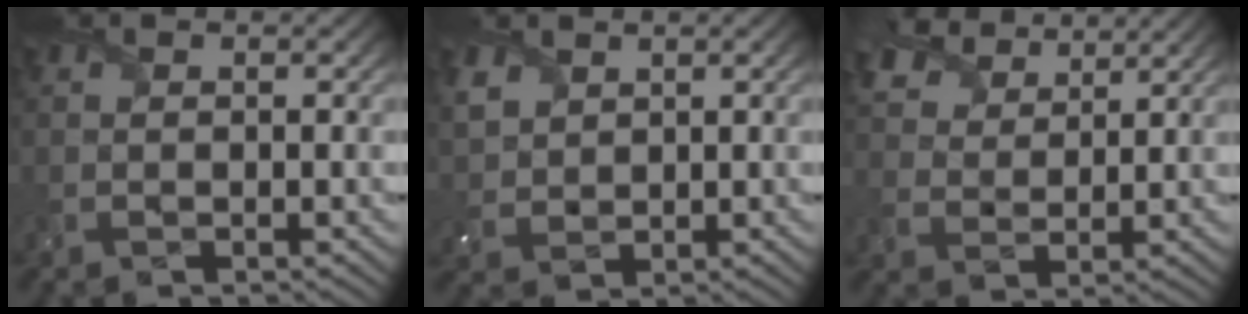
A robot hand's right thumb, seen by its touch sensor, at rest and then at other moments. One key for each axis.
{"total": 3.8, "fx": 2.2, "fy": 2.7, "fz": 1.4, "tx": -0.052, "ty": -0.003, "tz": 0.052}
{"total": 6.4, "fx": 5.1, "fy": 3.1, "fz": 2.4, "tx": -0.065, "ty": 0.015, "tz": 0.097}